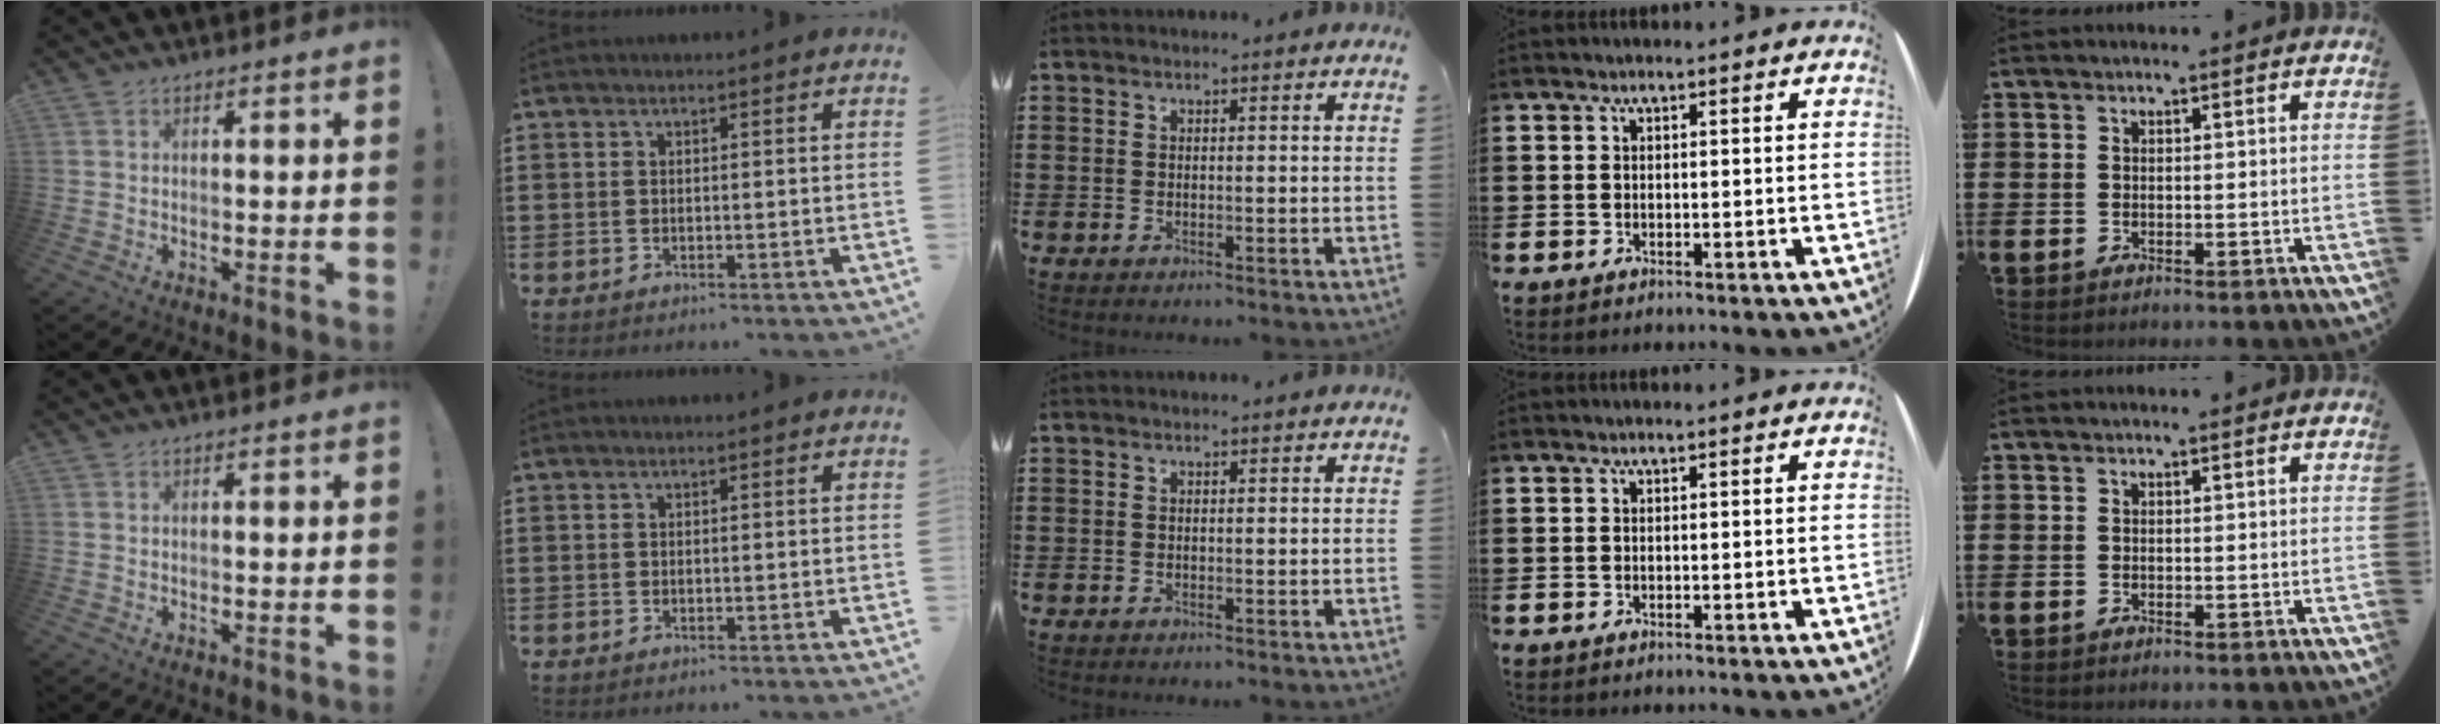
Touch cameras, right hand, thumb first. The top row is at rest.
{}